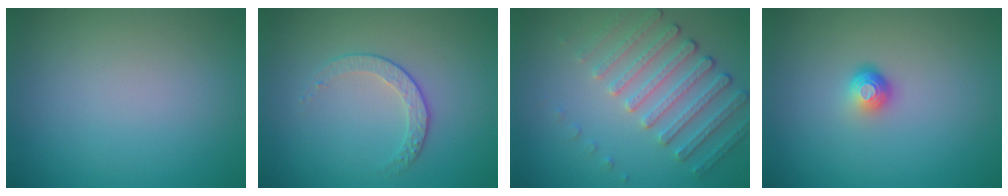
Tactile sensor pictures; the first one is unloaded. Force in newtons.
{"total": 1.8, "press": 1.3, "slide": 1.3}
{"total": 4.6, "press": 3.6, "slide": 2.8}
{"total": 1.9, "press": 1.3, "slide": 1.4}